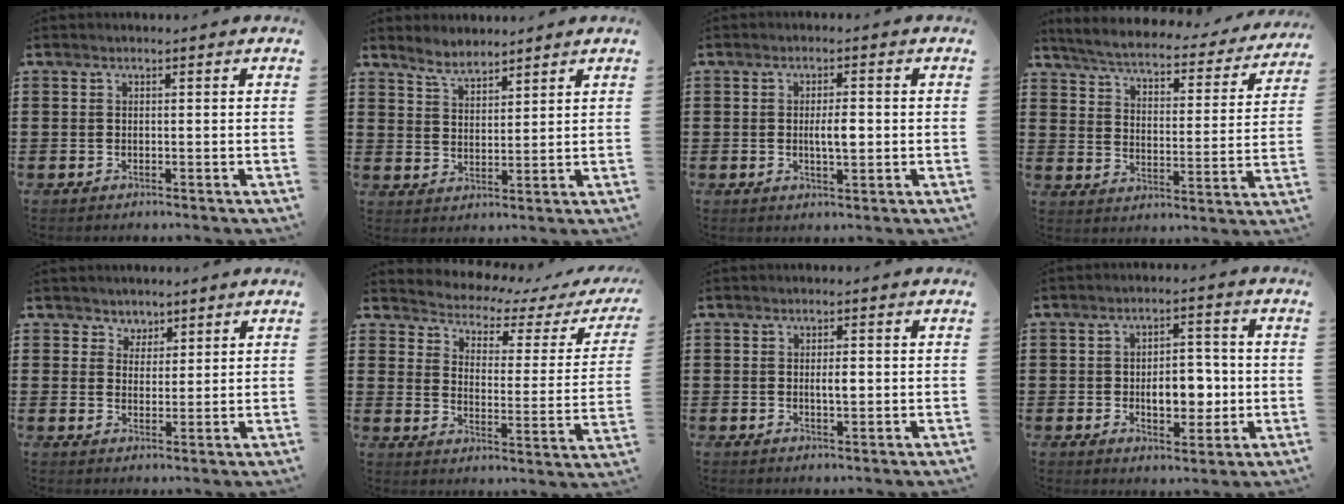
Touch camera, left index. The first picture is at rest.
{"total": 4.1, "force": [3.9, 1.1, 0.9], "torque": [-0.031, -0.006, 0.073]}
{"total": 3.6, "force": [-0.1, 1.2, 3.4], "torque": [-0.055, -0.002, -0.004]}
{"total": 4.3, "force": [4.1, 0.1, 1.2], "torque": [-0.046, -0.031, 0.063]}
{"total": 3.0, "force": [2.1, 2.1, -0.1], "torque": [-0.012, 0.009, 0.038]}
{"total": 3.0, "force": [2.8, 1.0, 0.4], "torque": [-0.032, -0.026, 0.039]}
{"total": 2.3, "force": [0.1, 0.7, 2.2], "torque": [-0.041, 0.000, 0.001]}
{"total": 7.6, "force": [-0.9, 4.2, 6.3], "torque": [-0.092, 0.003, -0.024]}